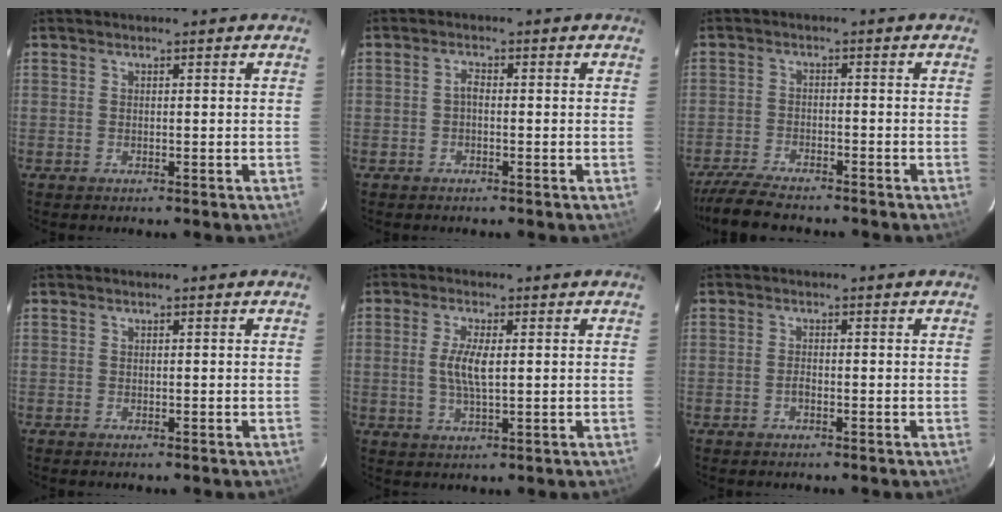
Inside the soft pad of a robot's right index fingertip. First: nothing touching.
{"total": 1.2, "force": [-0.5, 0.5, 0.9], "torque": [-0.018, 0.006, -0.010]}
{"total": 9.0, "force": [-8.0, 1.6, 3.7], "torque": [-0.101, -0.022, -0.140]}
{"total": 0.0}
{"total": 5.2, "force": [0.4, 1.4, 5.0], "torque": [-0.099, -0.001, 0.007]}
{"total": 1.1, "force": [-0.6, 0.5, 0.7], "torque": [-0.016, 0.003, -0.012]}